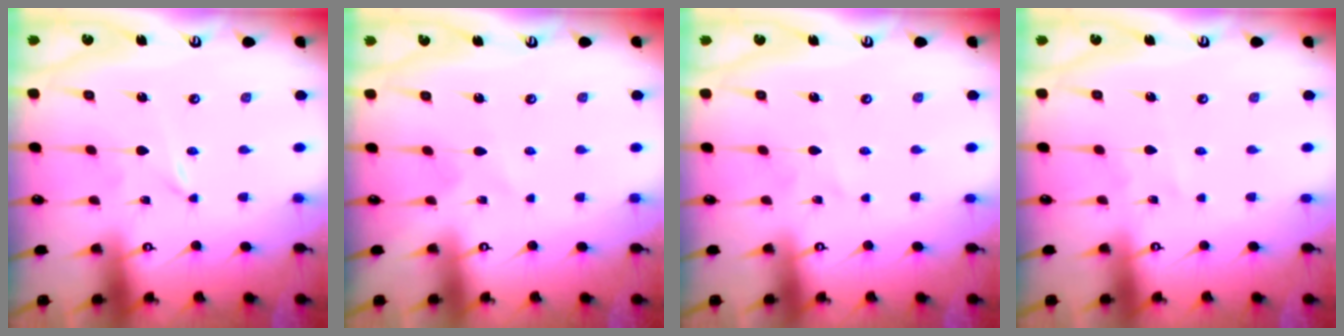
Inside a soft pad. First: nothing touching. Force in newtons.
{"total": 5.0, "press": 4.9, "slide": 0.5}
{"total": 2.3, "press": 2.3, "slide": 0.2}
{"total": 2.6, "press": 2.6, "slide": 0.3}